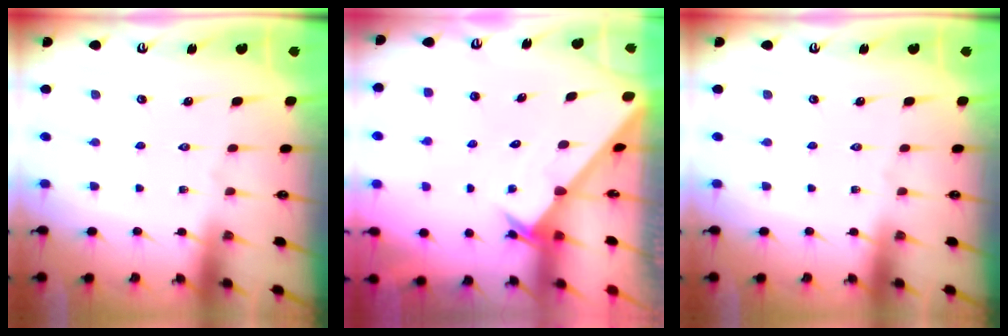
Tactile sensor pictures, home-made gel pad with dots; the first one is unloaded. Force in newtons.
{"total": 2.3, "press": 2.3, "slide": 0.2}
{"total": 0.0}